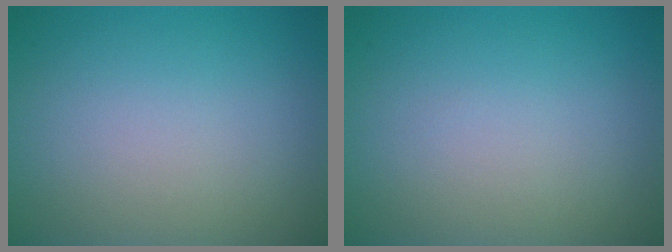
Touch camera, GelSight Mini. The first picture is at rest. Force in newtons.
{"total": 0.0}